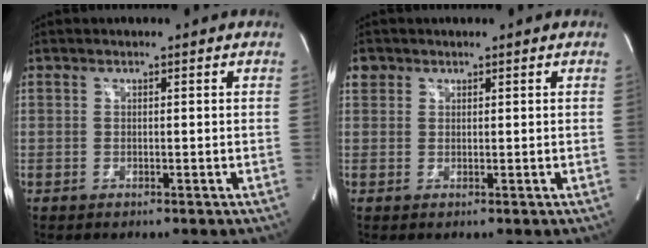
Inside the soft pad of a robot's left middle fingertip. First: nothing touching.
{"total": 1.8, "force": [1.0, 1.4, 0.1], "torque": [0.005, 0.009, 0.015]}